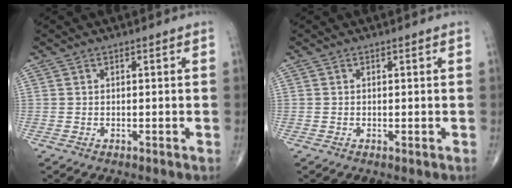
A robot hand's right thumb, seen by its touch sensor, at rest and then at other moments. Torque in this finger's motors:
{"motor_torque": [-0.40, 0.34, -0.12, -0.01, -0.01]}